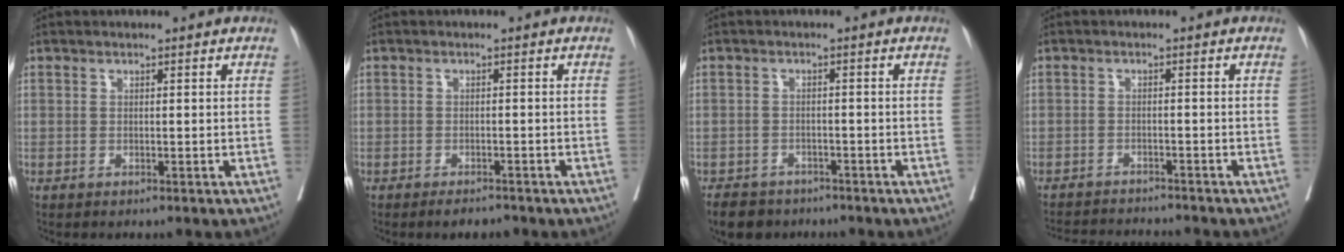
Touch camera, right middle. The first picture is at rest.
{"total": 2.3, "force": [-1.9, 0.7, 1.1], "torque": [-0.013, -0.001, -0.025]}
{"total": 5.5, "force": [-4.5, 2.9, 1.1], "torque": [-0.017, 0.000, -0.069]}
{"total": 8.6, "force": [-8.3, 0.6, 2.0], "torque": [-0.028, -0.002, -0.122]}